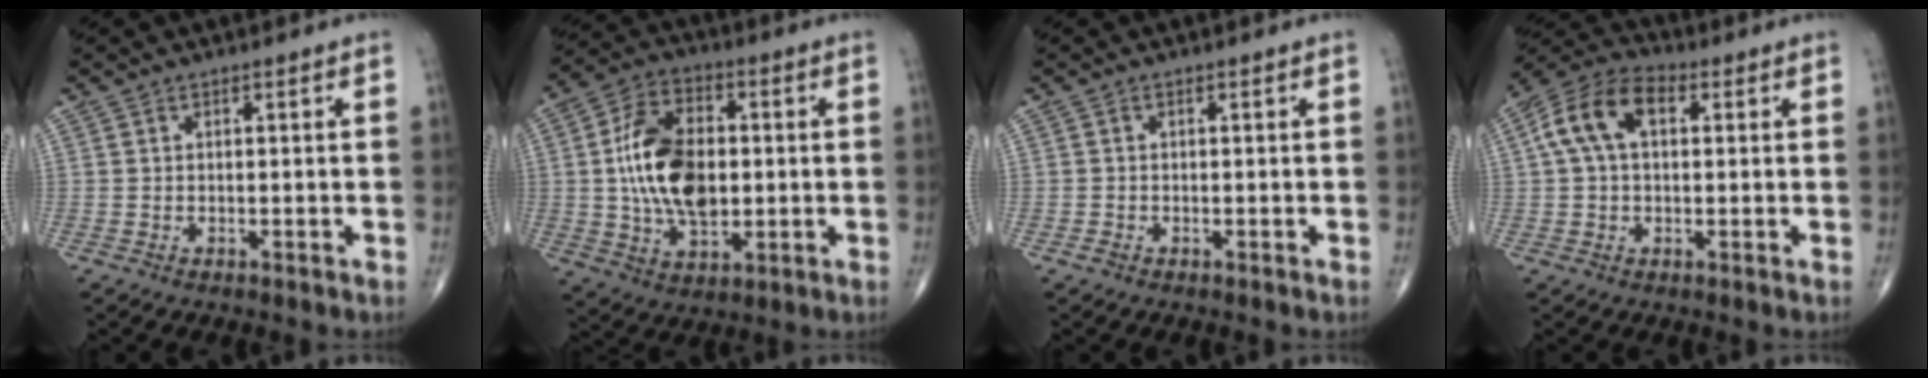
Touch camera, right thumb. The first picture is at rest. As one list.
[{"total": 16.2, "force": [0.4, 9.8, 12.8], "torque": [-0.215, 0.010, 0.008]}, {"total": 0.8, "force": [-0.4, 0.5, 0.3], "torque": [-0.005, 0.000, -0.011]}, {"total": 10.8, "force": [2.3, 6.5, 8.3], "torque": [-0.163, 0.032, 0.034]}]